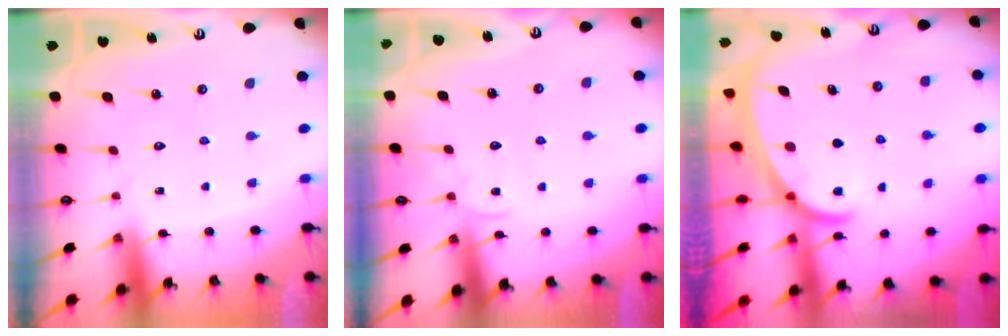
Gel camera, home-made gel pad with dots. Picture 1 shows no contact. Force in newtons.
{"total": 2.4, "press": 2.4, "slide": 0.4}
{"total": 2.0, "press": 2.0, "slide": 0.0}